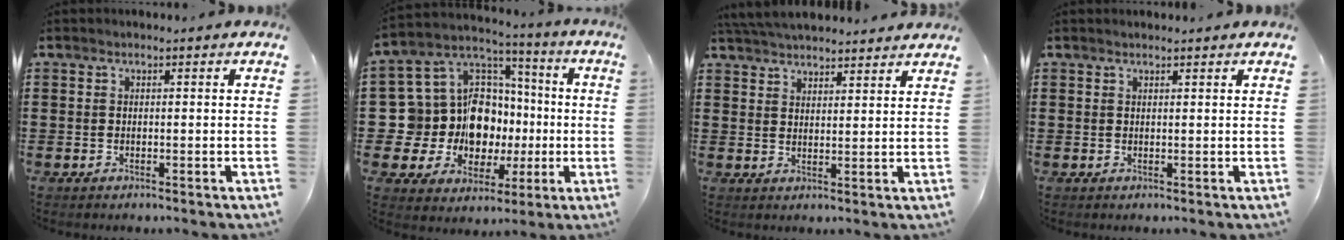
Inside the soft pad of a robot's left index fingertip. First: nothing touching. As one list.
[{"total": 13.8, "force": [-1.3, 13.0, 4.6], "torque": [-0.119, -0.020, -0.003]}, {"total": 4.6, "force": [4.6, 0.4, 0.9], "torque": [-0.030, -0.014, 0.085]}, {"total": 0.7, "force": [0.7, 0.0, 0.3], "torque": [-0.006, 0.000, 0.013]}]